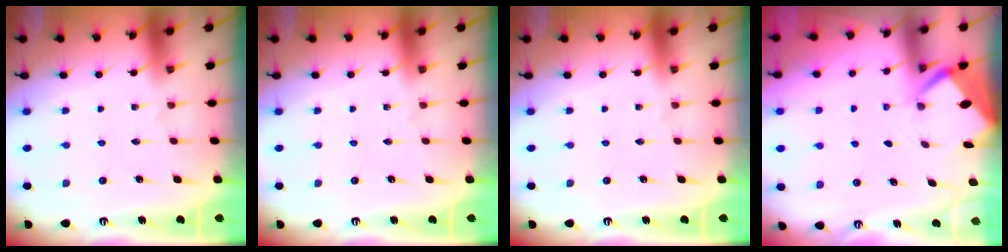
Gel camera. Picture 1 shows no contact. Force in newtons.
{"total": 0.0}
{"total": 0.0}
{"total": 2.6, "press": 2.6, "slide": 0.3}